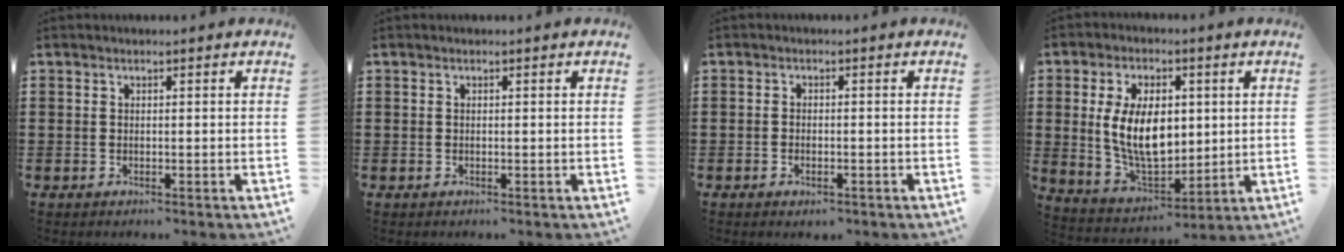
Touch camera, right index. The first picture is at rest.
{"total": 0.0}
{"total": 1.2, "force": [-0.9, 0.5, 0.5], "torque": [-0.013, -0.001, -0.018]}
{"total": 10.8, "force": [1.1, 6.5, 8.6], "torque": [-0.177, 0.002, 0.017]}